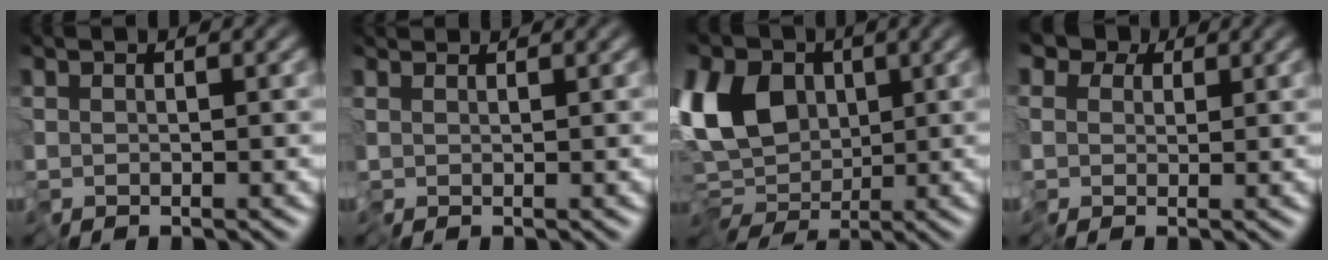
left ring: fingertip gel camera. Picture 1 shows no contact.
{"total": 1.3, "force": [1.3, 0.1, 0.3], "torque": [-0.013, 0.007, 0.021]}
{"total": 8.9, "force": [-0.6, 6.4, 6.1], "torque": [-0.108, -0.005, -0.031]}
{"total": 4.0, "force": [1.7, 3.2, 1.5], "torque": [-0.048, 0.007, 0.018]}